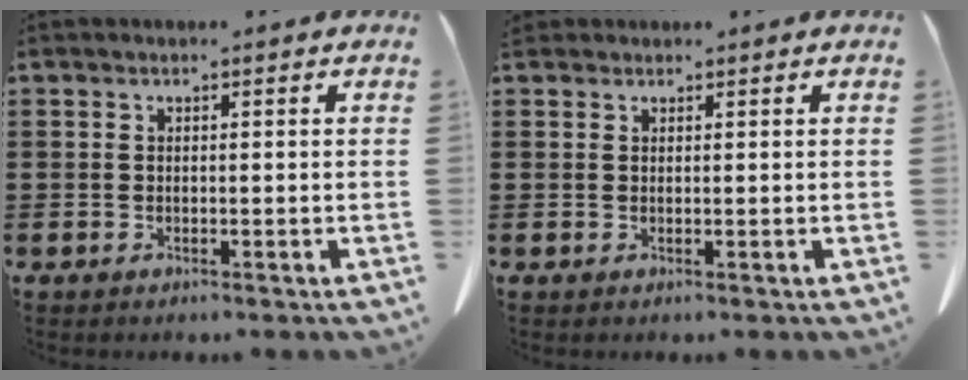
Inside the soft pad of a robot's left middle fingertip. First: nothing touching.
{"total": 0.8, "force": [0.7, 0.4, 0.1], "torque": [-0.004, 0.002, 0.014]}